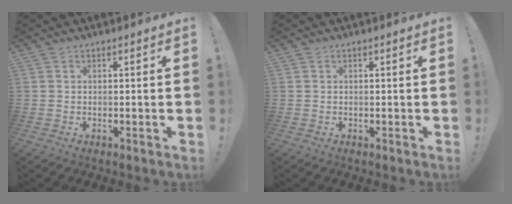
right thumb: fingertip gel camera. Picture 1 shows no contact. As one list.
[{"total": 0.0}]